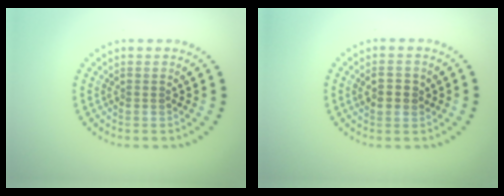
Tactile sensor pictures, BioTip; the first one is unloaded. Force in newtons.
{"total": 1.8, "press": 1.8, "slide": 0.2}